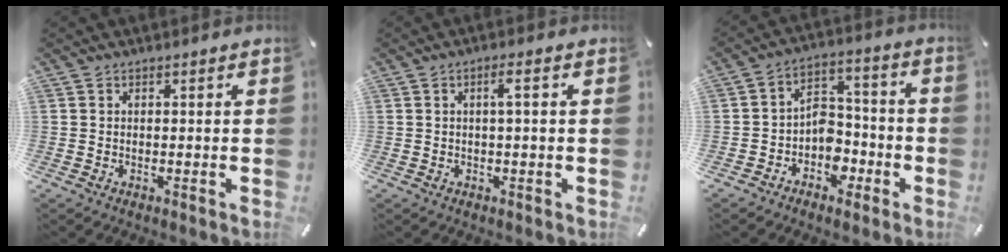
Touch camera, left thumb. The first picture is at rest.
{"total": 3.1, "force": [0.5, 0.2, 3.0], "torque": [-0.058, 0.003, 0.005]}
{"total": 7.8, "force": [-3.4, 6.3, 3.0], "torque": [-0.047, 0.024, -0.060]}